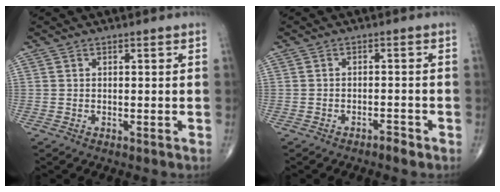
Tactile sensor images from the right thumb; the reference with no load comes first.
{"total": 1.7, "force": [-1.5, 0.3, 0.7], "torque": [-0.009, 0.008, -0.026]}